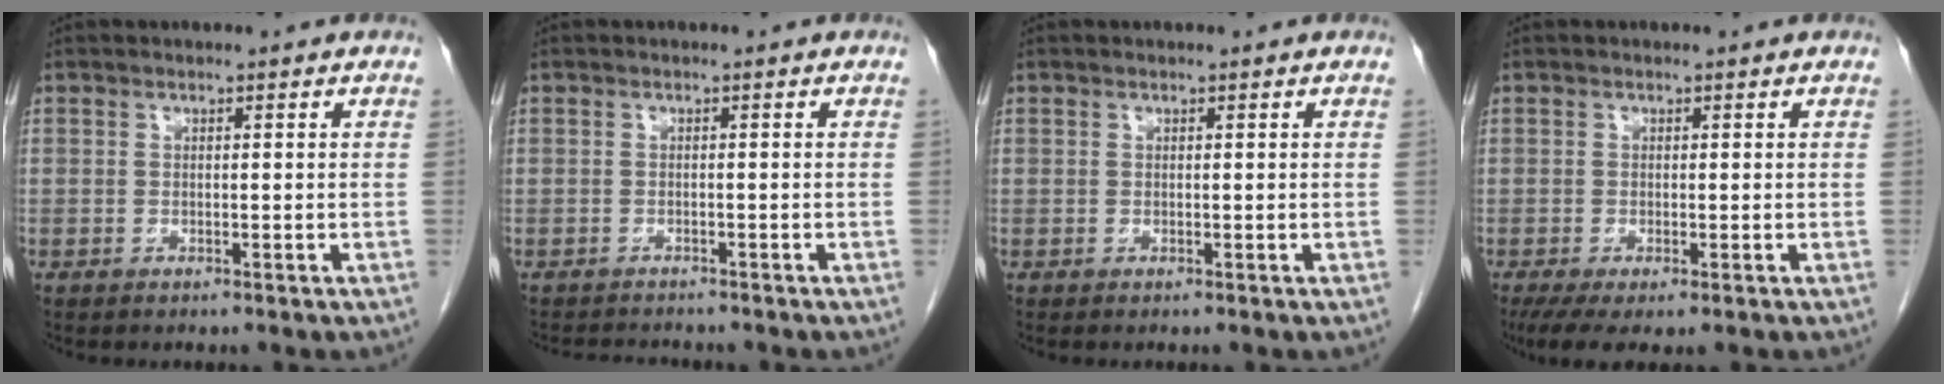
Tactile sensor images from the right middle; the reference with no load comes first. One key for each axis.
{"total": 4.3, "fx": -4.1, "fy": 0.6, "fz": 1.0, "tx": -0.016, "ty": -0.011, "tz": -0.060}
{"total": 0.0}
{"total": 5.4, "fx": -3.4, "fy": 1.4, "fz": 4.0, "tx": -0.068, "ty": -0.019, "tz": -0.055}